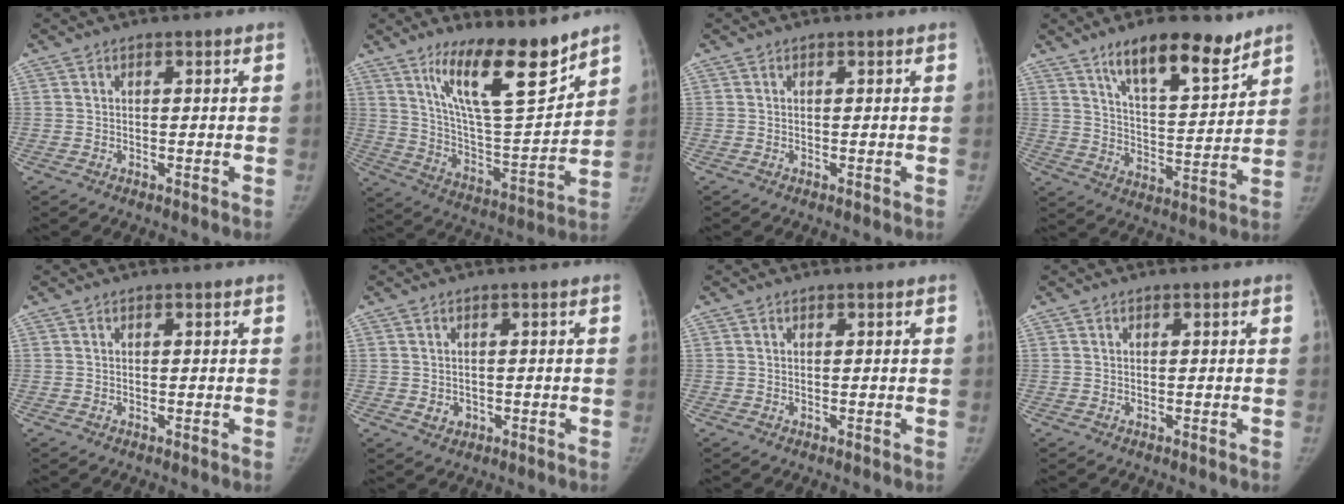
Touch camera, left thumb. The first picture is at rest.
{"total": 17.4, "force": [12.2, 4.0, 11.8], "torque": [-0.164, -0.087, 0.218]}
{"total": 0.0}
{"total": 14.2, "force": [9.9, 4.6, 9.1], "torque": [-0.117, -0.063, 0.168]}
{"total": 0.0}
{"total": 2.1, "force": [-0.4, 1.9, 0.9], "torque": [-0.005, 0.002, 0.002]}
{"total": 0.0}
{"total": 0.0}